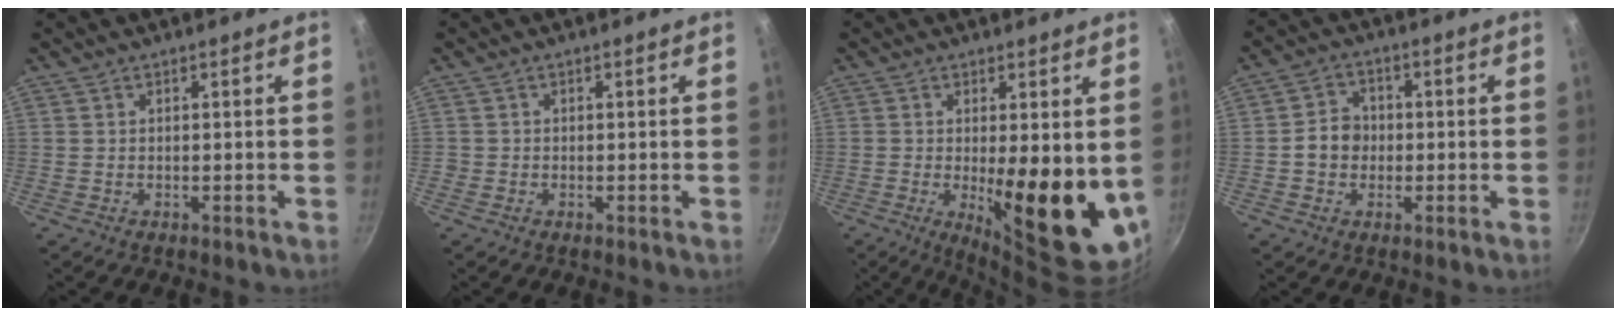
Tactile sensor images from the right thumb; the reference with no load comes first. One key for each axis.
{"total": 0.8, "fx": -0.3, "fy": 0.8, "fz": 0.1, "tx": 0.000, "ty": 0.002, "tz": -0.007}
{"total": 14.9, "fx": -0.7, "fy": 4.4, "fz": 14.2, "tx": -0.179, "ty": -0.029, "tz": 0.001}
{"total": 5.4, "fx": -0.6, "fy": 4.7, "fz": 2.6, "tx": -0.016, "ty": 0.017, "tz": -0.018}